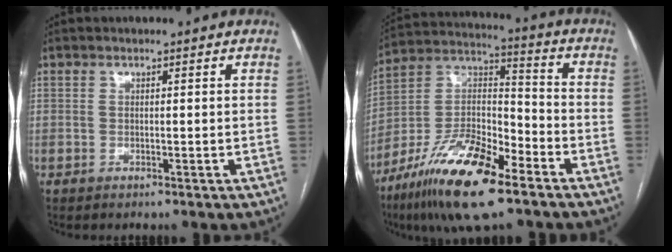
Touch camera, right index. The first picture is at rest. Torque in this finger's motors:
{"motor_torque": [0.92, -1.23, -0.06, -0.10]}